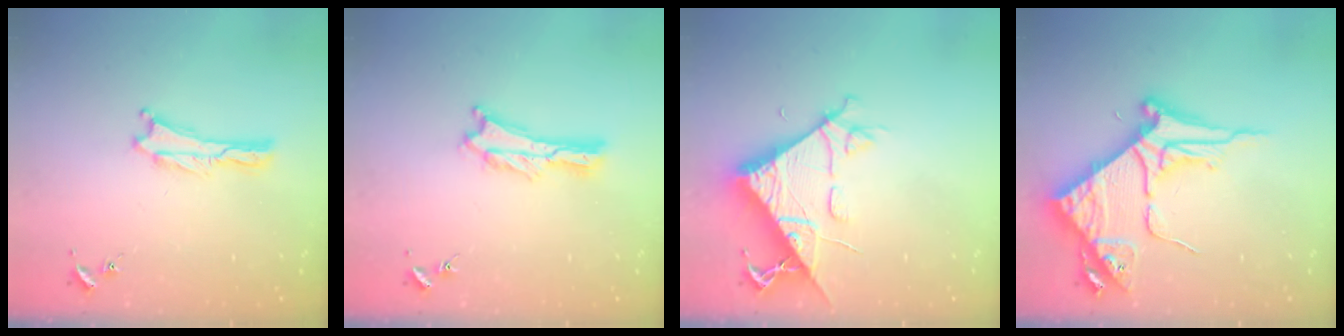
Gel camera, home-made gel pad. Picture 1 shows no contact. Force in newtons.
{"total": 1.8, "press": 1.8, "slide": 0.2}
{"total": 8.4, "press": 8.3, "slide": 0.8}
{"total": 8.9, "press": 8.9, "slide": 0.8}